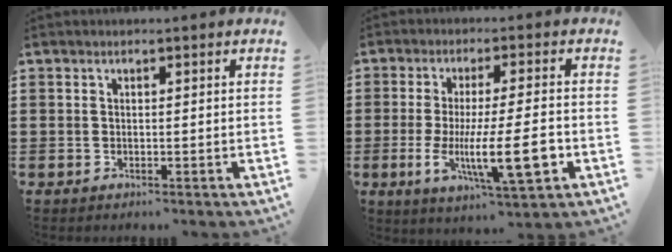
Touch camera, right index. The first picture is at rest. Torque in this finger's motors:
{"motor_torque": [1.16, -0.98, 0.87, 0.21]}